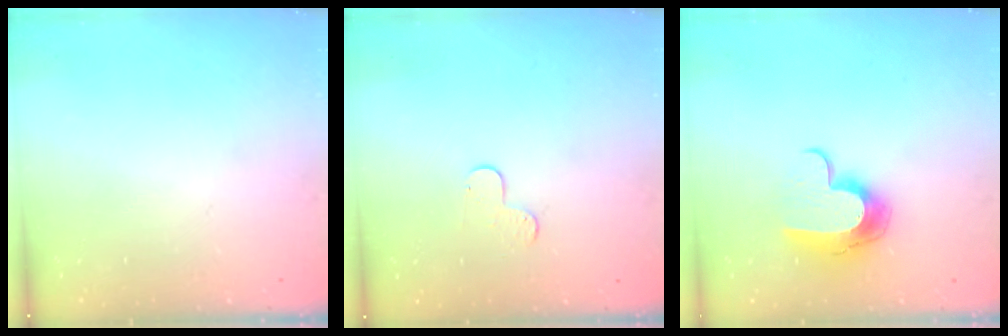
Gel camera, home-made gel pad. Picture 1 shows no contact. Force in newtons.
{"total": 5.5, "press": 5.5, "slide": 0.6}
{"total": 11.3, "press": 11.3, "slide": 0.2}